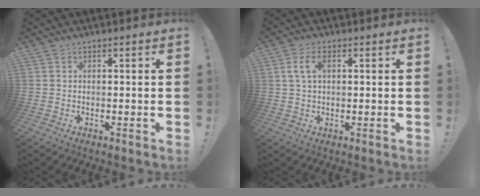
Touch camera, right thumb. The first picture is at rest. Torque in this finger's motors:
{"motor_torque": [0.02, 0.07, 0.02, 0.00, 0.01]}